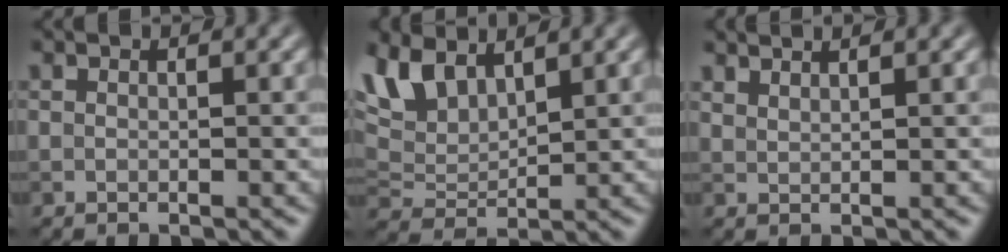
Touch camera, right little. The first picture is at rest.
{"total": 5.7, "force": [3.7, 2.6, 3.5], "torque": [-0.087, 0.005, 0.073]}
{"total": 1.8, "force": [1.6, 0.4, 0.6], "torque": [0.004, -0.002, 0.015]}